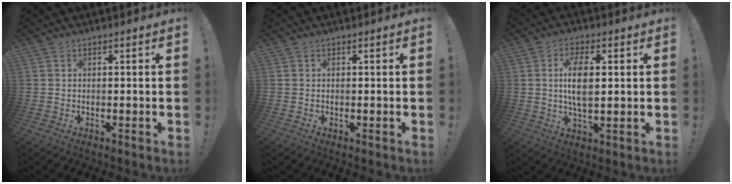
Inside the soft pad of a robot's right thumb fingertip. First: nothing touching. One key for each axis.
{"total": 0.0}
{"total": 9.2, "fx": 1.4, "fy": 4.1, "fz": 8.0, "tx": -0.131, "ty": -0.008, "tz": 0.018}